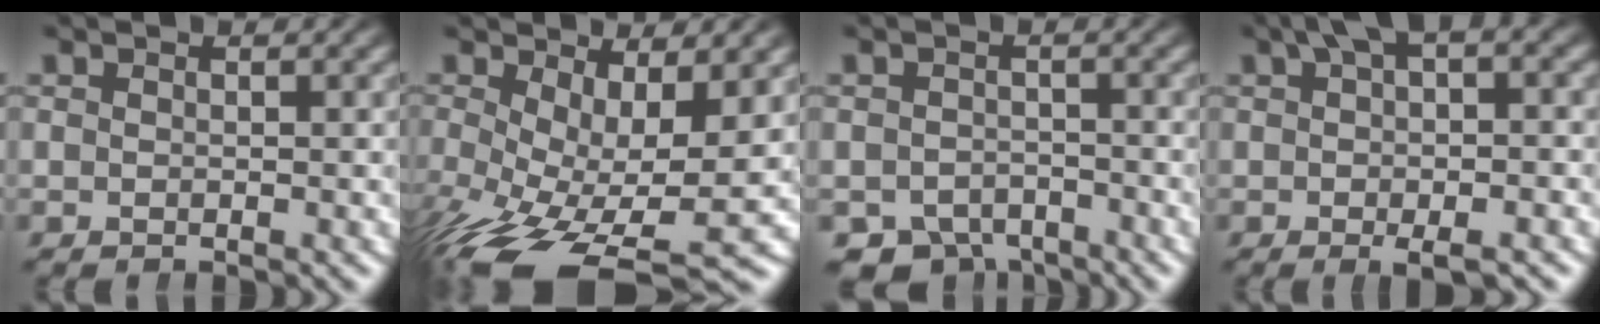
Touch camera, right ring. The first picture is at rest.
{"total": 9.0, "force": [-4.4, 4.4, 6.6], "torque": [-0.131, -0.070, -0.031]}
{"total": 6.3, "force": [-5.2, 3.3, 1.5], "torque": [-0.014, -0.026, -0.081]}
{"total": 3.9, "force": [0.3, 0.8, 3.8], "torque": [-0.058, 0.007, 0.005]}